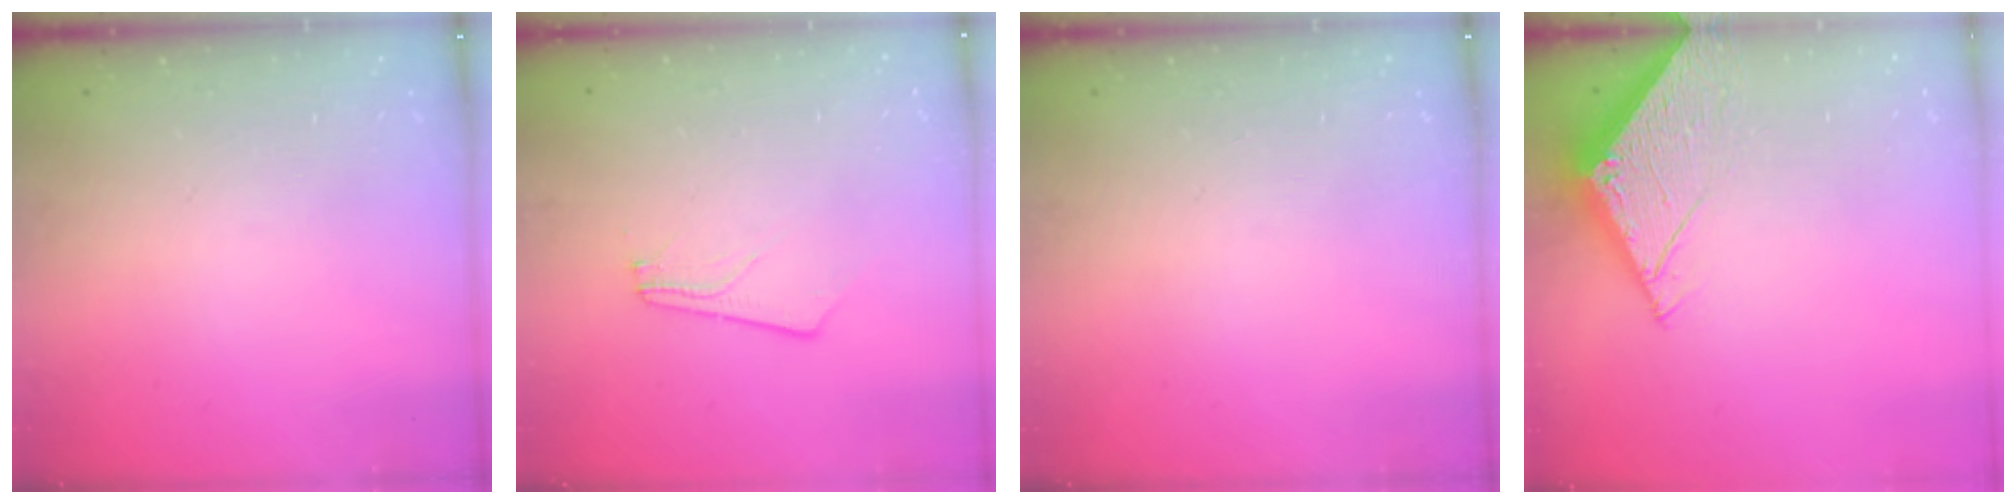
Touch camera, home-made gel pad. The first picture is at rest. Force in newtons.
{"total": 2.4, "press": 2.4, "slide": 0.4}
{"total": 0.0}
{"total": 4.7, "press": 4.7, "slide": 0.3}